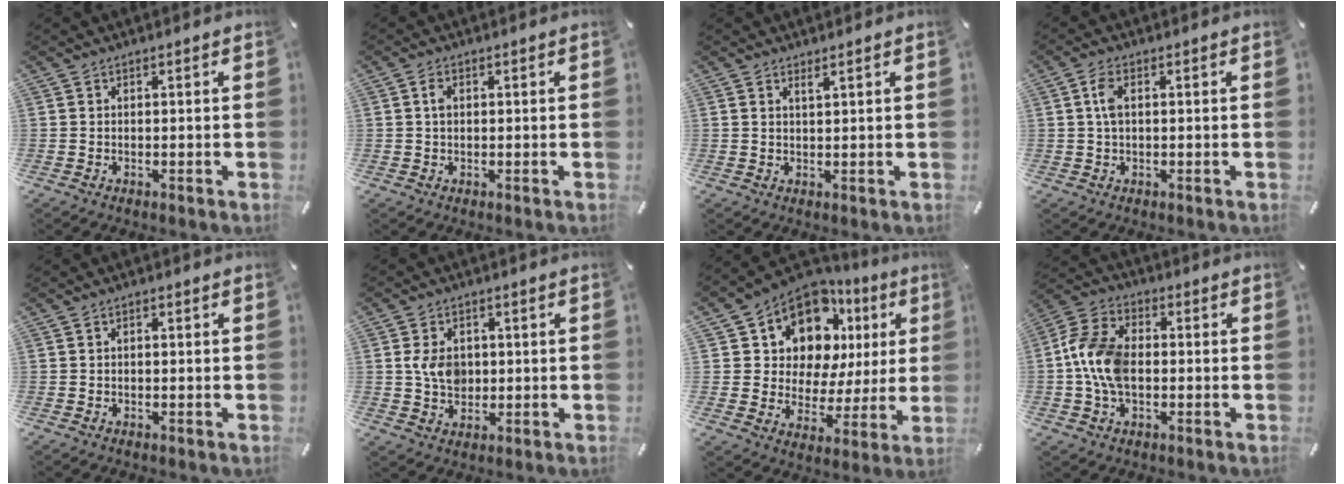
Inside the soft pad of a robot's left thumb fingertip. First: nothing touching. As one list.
[{"total": 1.8, "force": [0.3, 1.2, 1.3], "torque": [-0.029, 0.006, 0.004]}, {"total": 1.2, "force": [1.1, 0.0, 0.5], "torque": [-0.010, -0.001, 0.019]}, {"total": 3.7, "force": [0.7, 1.8, 3.1], "torque": [-0.073, 0.005, 0.007]}, {"total": 0.7, "force": [0.0, 0.5, 0.5], "torque": [-0.009, 0.004, -0.002]}, {"total": 6.2, "force": [0.4, 5.1, 3.6], "torque": [-0.071, 0.001, 0.003]}, {"total": 12.1, "force": [8.2, 7.8, 4.3], "torque": [-0.088, -0.077, 0.148]}, {"total": 11.0, "force": [-0.9, 7.6, 8.0], "torque": [-0.175, 0.017, -0.016]}]